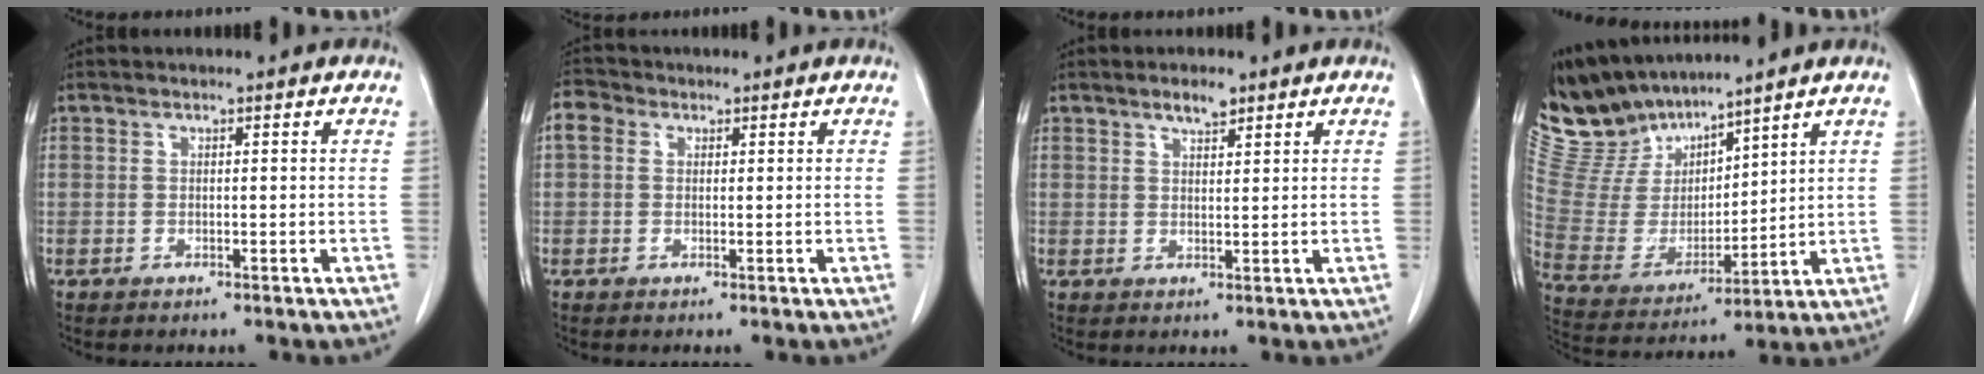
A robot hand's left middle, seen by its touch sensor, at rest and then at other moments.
{"total": 2.8, "force": [1.0, 2.3, 1.3], "torque": [-0.031, 0.018, 0.017]}
{"total": 2.6, "force": [2.0, 0.8, 1.6], "torque": [-0.029, 0.001, 0.034]}
{"total": 12.8, "force": [12.2, 3.3, 2.4], "torque": [-0.075, 0.006, 0.262]}